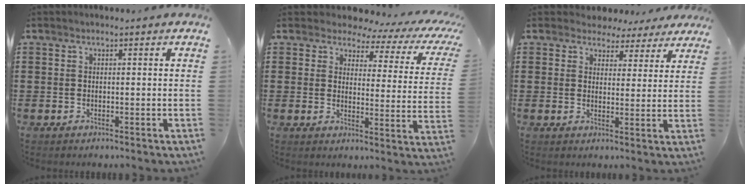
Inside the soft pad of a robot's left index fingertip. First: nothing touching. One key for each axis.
{"total": 3.4, "fx": 2.5, "fy": 1.6, "fz": 1.7, "tx": -0.044, "ty": -0.014, "tz": 0.034}
{"total": 3.6, "fx": 3.0, "fy": 1.9, "fz": 0.4, "tx": -0.017, "ty": -0.008, "tz": 0.052}